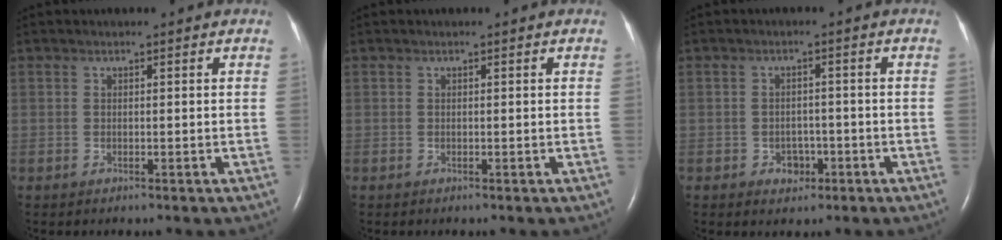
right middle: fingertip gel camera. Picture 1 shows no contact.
{"total": 0.0}
{"total": 2.9, "force": [-1.3, 2.2, 1.3], "torque": [-0.015, 0.006, -0.013]}